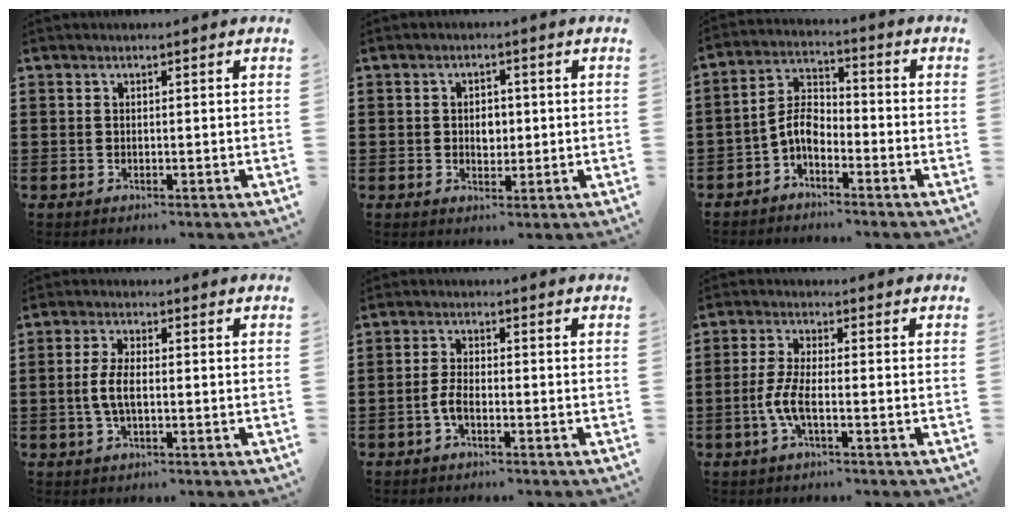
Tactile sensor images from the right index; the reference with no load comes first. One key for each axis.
{"total": 2.4, "fx": 0.1, "fy": 1.7, "fz": 1.6, "tx": -0.025, "ty": 0.005, "tz": -0.001}
{"total": 5.3, "fx": -2.7, "fy": 2.7, "fz": 3.6, "tx": -0.095, "ty": 0.003, "tz": -0.063}
{"total": 4.2, "fx": -0.5, "fy": 1.7, "fz": 3.8, "tx": -0.090, "ty": -0.002, "tz": -0.015}
{"total": 2.9, "fx": -1.3, "fy": 1.1, "fz": 2.4, "tx": -0.065, "ty": -0.003, "tz": -0.030}
{"total": 4.8, "fx": -1.6, "fy": 1.3, "fz": 4.3, "tx": -0.110, "ty": -0.008, "tz": -0.038}